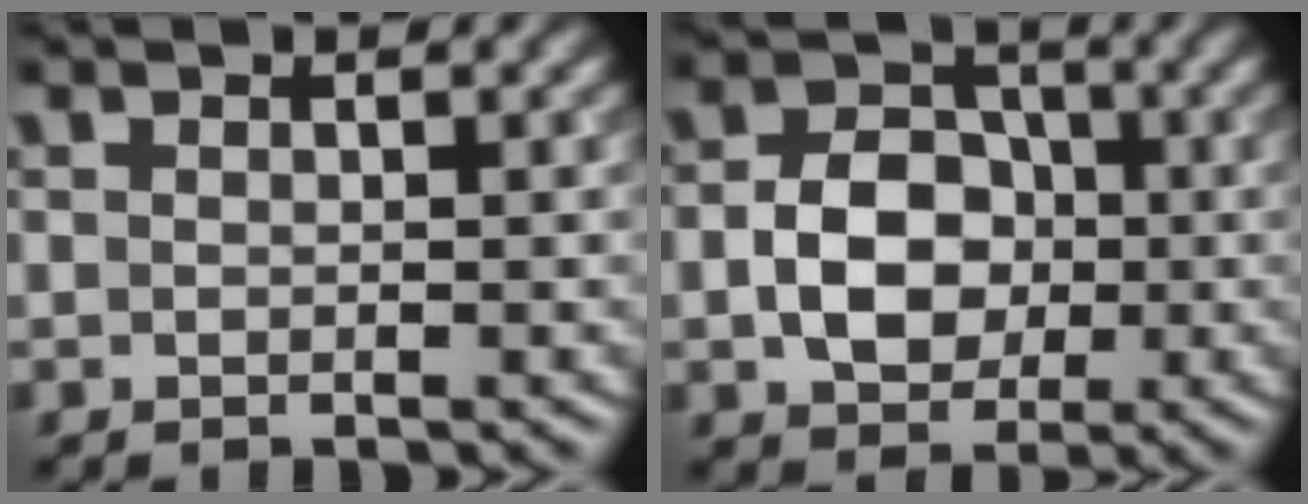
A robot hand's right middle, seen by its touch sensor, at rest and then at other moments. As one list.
[{"total": 5.4, "force": [-0.9, 4.1, 3.4], "torque": [-0.058, 0.001, -0.014]}]